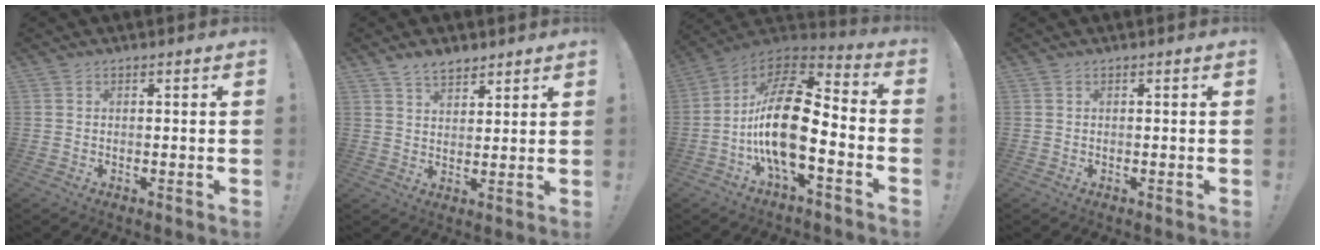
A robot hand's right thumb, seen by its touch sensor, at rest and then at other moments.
{"total": 5.7, "force": [4.6, 2.8, 1.9], "torque": [-0.031, -0.022, 0.085]}
{"total": 21.6, "force": [-3.9, 8.9, 19.3], "torque": [-0.380, 0.021, -0.066]}
{"total": 0.0}